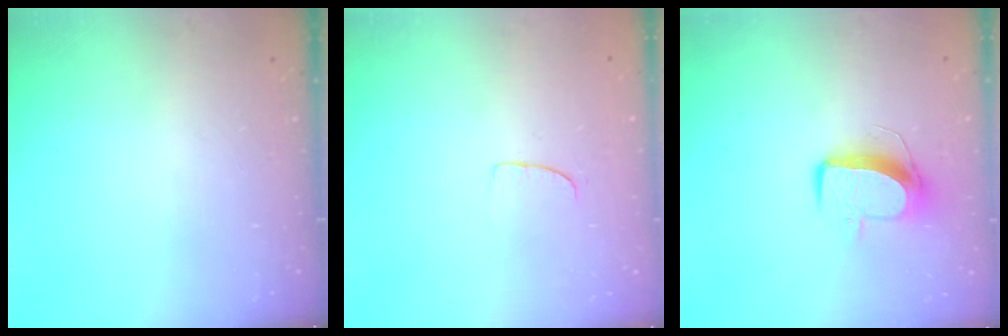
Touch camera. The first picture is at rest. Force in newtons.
{"total": 5.4, "press": 5.3, "slide": 0.4}
{"total": 9.8, "press": 9.7, "slide": 1.0}